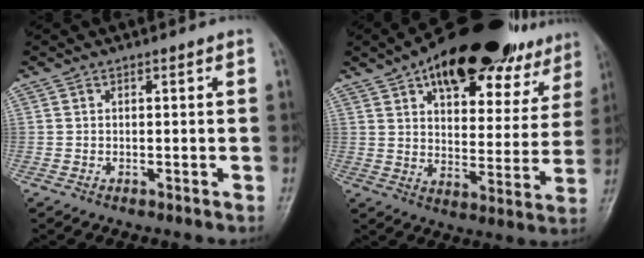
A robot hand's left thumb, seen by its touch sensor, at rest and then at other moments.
{"total": 27.2, "force": [18.0, 11.9, 16.5], "torque": [-0.197, -0.033, 0.251]}